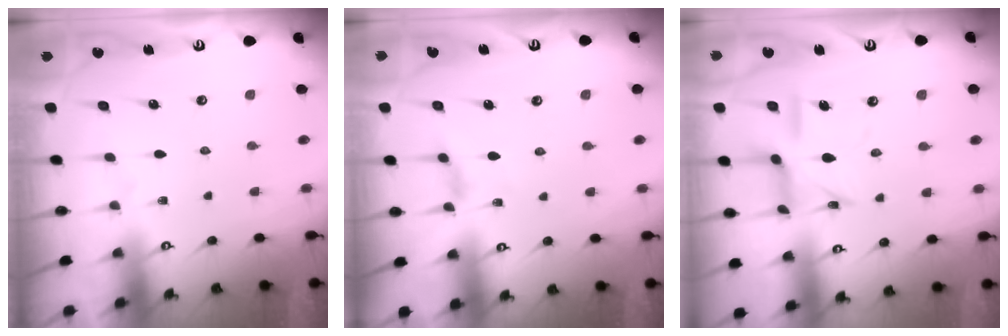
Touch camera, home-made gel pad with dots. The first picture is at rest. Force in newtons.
{"total": 3.3, "press": 3.3, "slide": 0.5}
{"total": 12.0, "press": 12.0, "slide": 0.8}